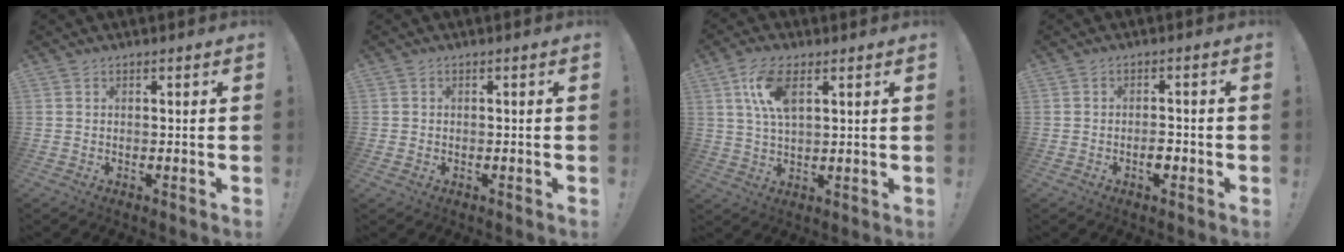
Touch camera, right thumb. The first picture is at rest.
{"total": 0.9, "force": [-0.2, 0.9, 0.0], "torque": [0.000, 0.003, -0.004]}
{"total": 9.6, "force": [3.6, 4.5, 7.8], "torque": [-0.145, -0.001, 0.065]}
{"total": 3.3, "force": [-1.4, 1.6, 2.5], "torque": [-0.031, 0.005, -0.025]}